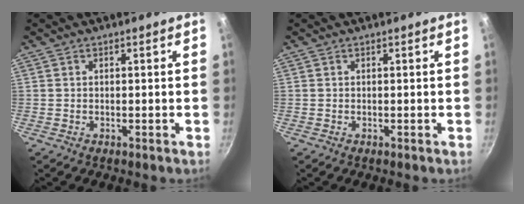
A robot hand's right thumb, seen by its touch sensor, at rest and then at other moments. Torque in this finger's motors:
{"motor_torque": [0.00, 0.00, 0.00, 0.00, 0.00]}